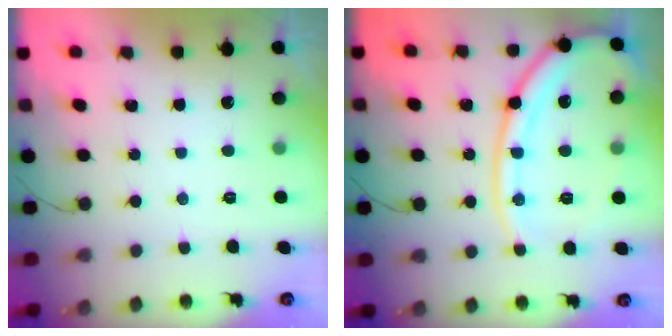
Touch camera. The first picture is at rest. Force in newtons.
{"total": 18.2, "press": 18.1, "slide": 1.9}